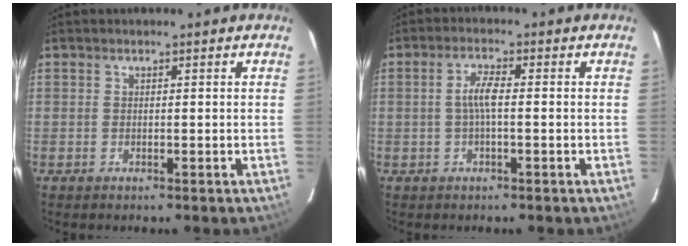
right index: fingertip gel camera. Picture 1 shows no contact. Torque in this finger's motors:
{"motor_torque": [0.38, -0.15, 0.18, 0.09]}